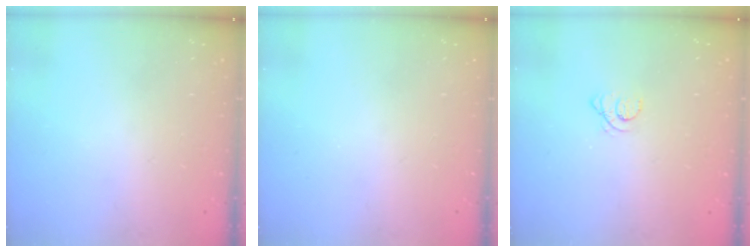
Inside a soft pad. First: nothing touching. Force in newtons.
{"total": 0.0}
{"total": 1.6, "press": 1.6, "slide": 0.2}